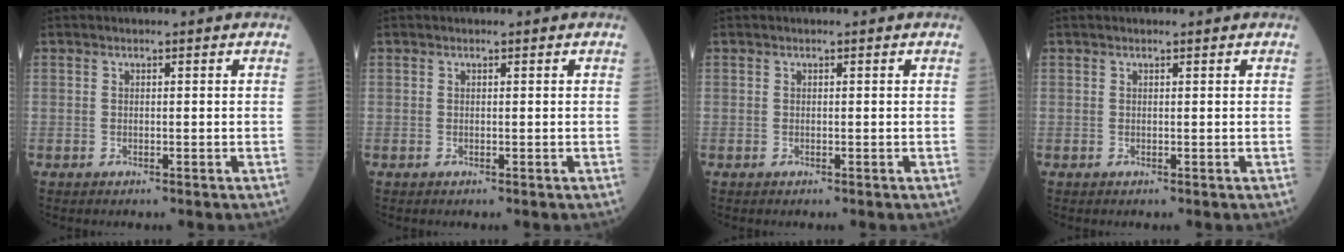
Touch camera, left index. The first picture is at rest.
{"total": 0.0}
{"total": 0.0}
{"total": 0.5, "force": [0.5, 0.0, 0.1], "torque": [-0.004, 0.006, 0.010]}